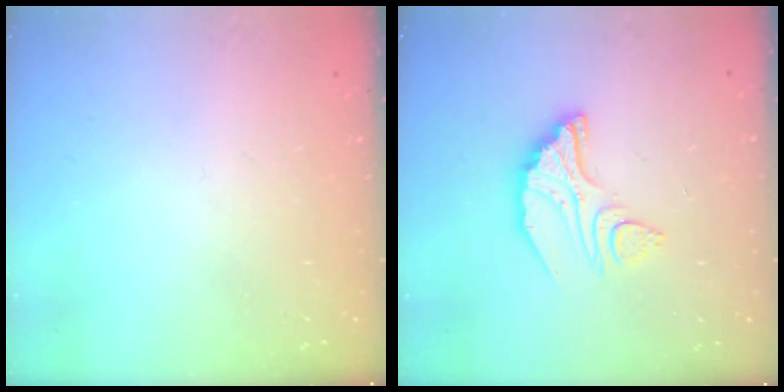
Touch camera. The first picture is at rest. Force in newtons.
{"total": 10.0, "press": 9.9, "slide": 0.9}